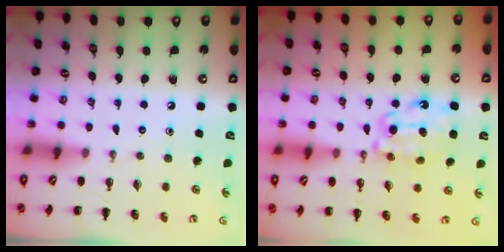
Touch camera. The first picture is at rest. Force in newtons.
{"total": 9.7, "press": 9.7, "slide": 0.7}